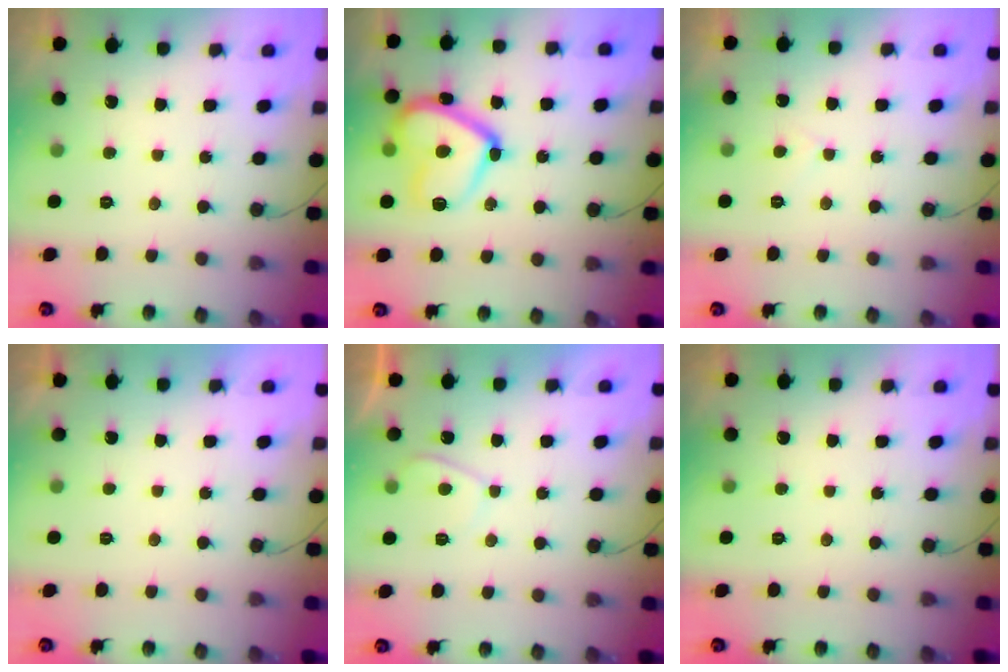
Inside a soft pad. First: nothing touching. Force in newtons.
{"total": 18.4, "press": 18.3, "slide": 1.6}
{"total": 2.7, "press": 2.7, "slide": 0.3}
{"total": 2.1, "press": 2.1, "slide": 0.4}
{"total": 3.4, "press": 3.3, "slide": 0.8}
{"total": 0.0}